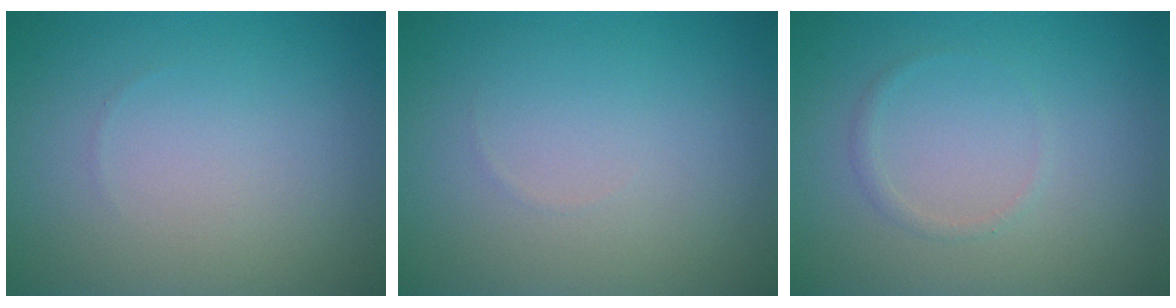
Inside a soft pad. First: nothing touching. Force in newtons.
{"total": 0.0}
{"total": 0.7, "press": 0.7, "slide": 0.0}